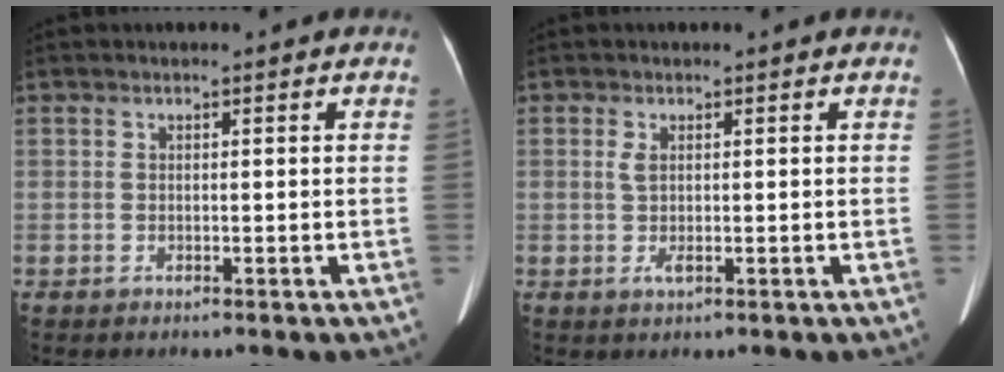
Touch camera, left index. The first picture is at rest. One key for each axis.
{"total": 1.9, "fx": 0.1, "fy": 0.7, "fz": 1.8, "tx": -0.040, "ty": -0.004, "tz": 0.006}